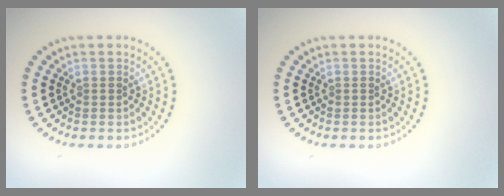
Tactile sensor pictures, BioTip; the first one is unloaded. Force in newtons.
{"total": 0.0}